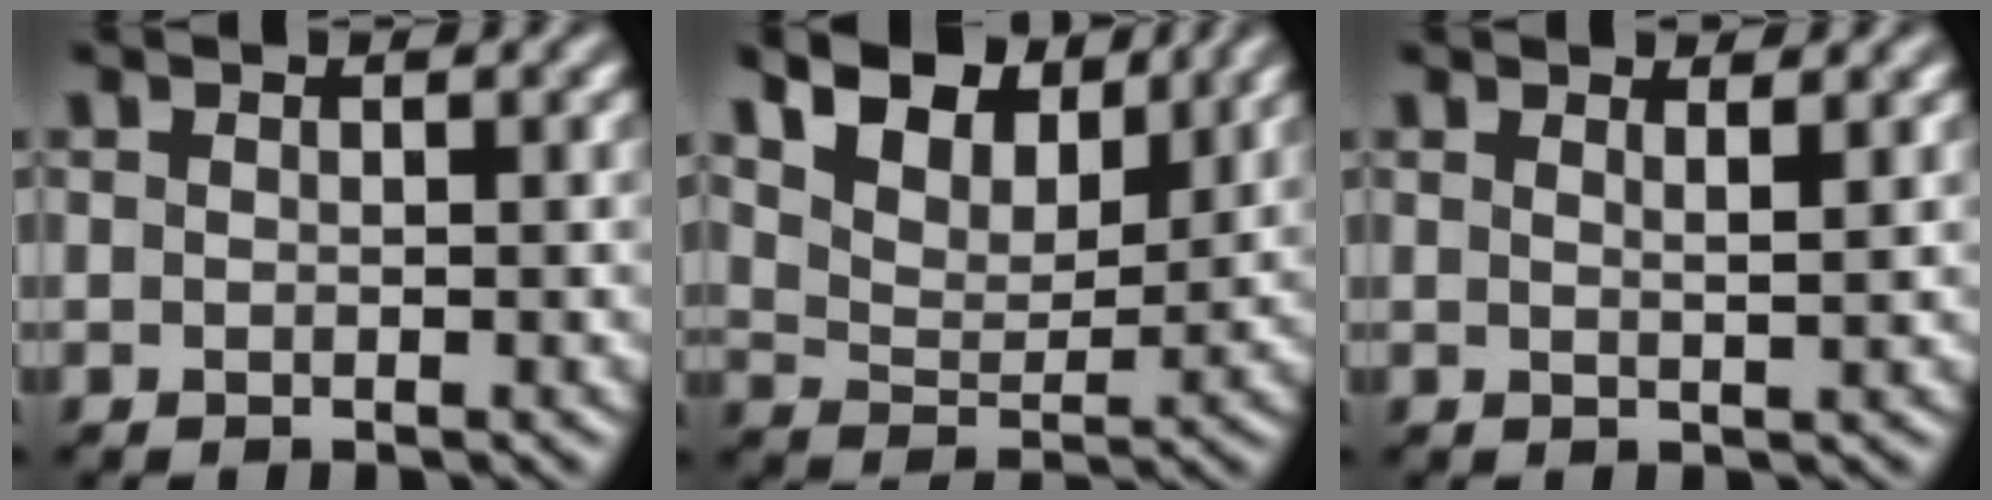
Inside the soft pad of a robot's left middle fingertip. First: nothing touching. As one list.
[{"total": 8.8, "force": [6.8, 4.0, 3.8], "torque": [-0.090, 0.002, 0.118]}, {"total": 1.5, "force": [1.1, 0.4, 0.9], "torque": [-0.007, 0.009, 0.005]}]